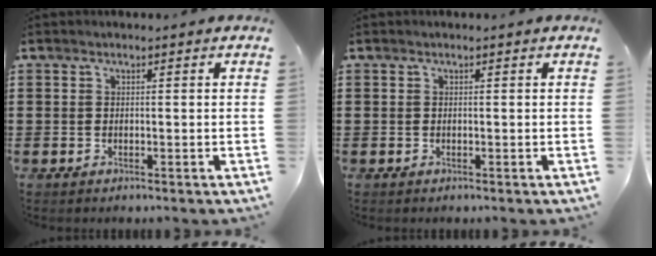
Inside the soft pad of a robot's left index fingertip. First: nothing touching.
{"total": 0.0}